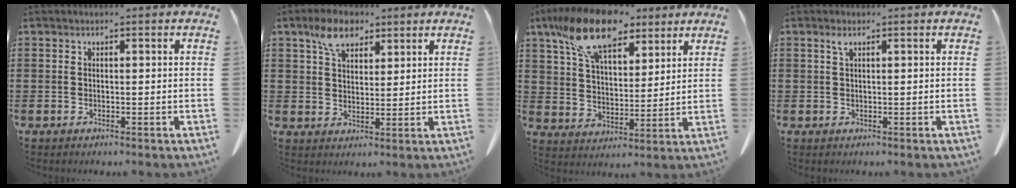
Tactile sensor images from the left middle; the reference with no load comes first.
{"total": 6.7, "force": [4.3, 3.8, 3.3], "torque": [-0.074, 0.010, 0.079]}
{"total": 13.7, "force": [9.4, 5.8, 8.2], "torque": [-0.177, -0.010, 0.175]}
{"total": 1.1, "force": [0.6, 0.3, 0.9], "torque": [-0.020, 0.002, 0.011]}